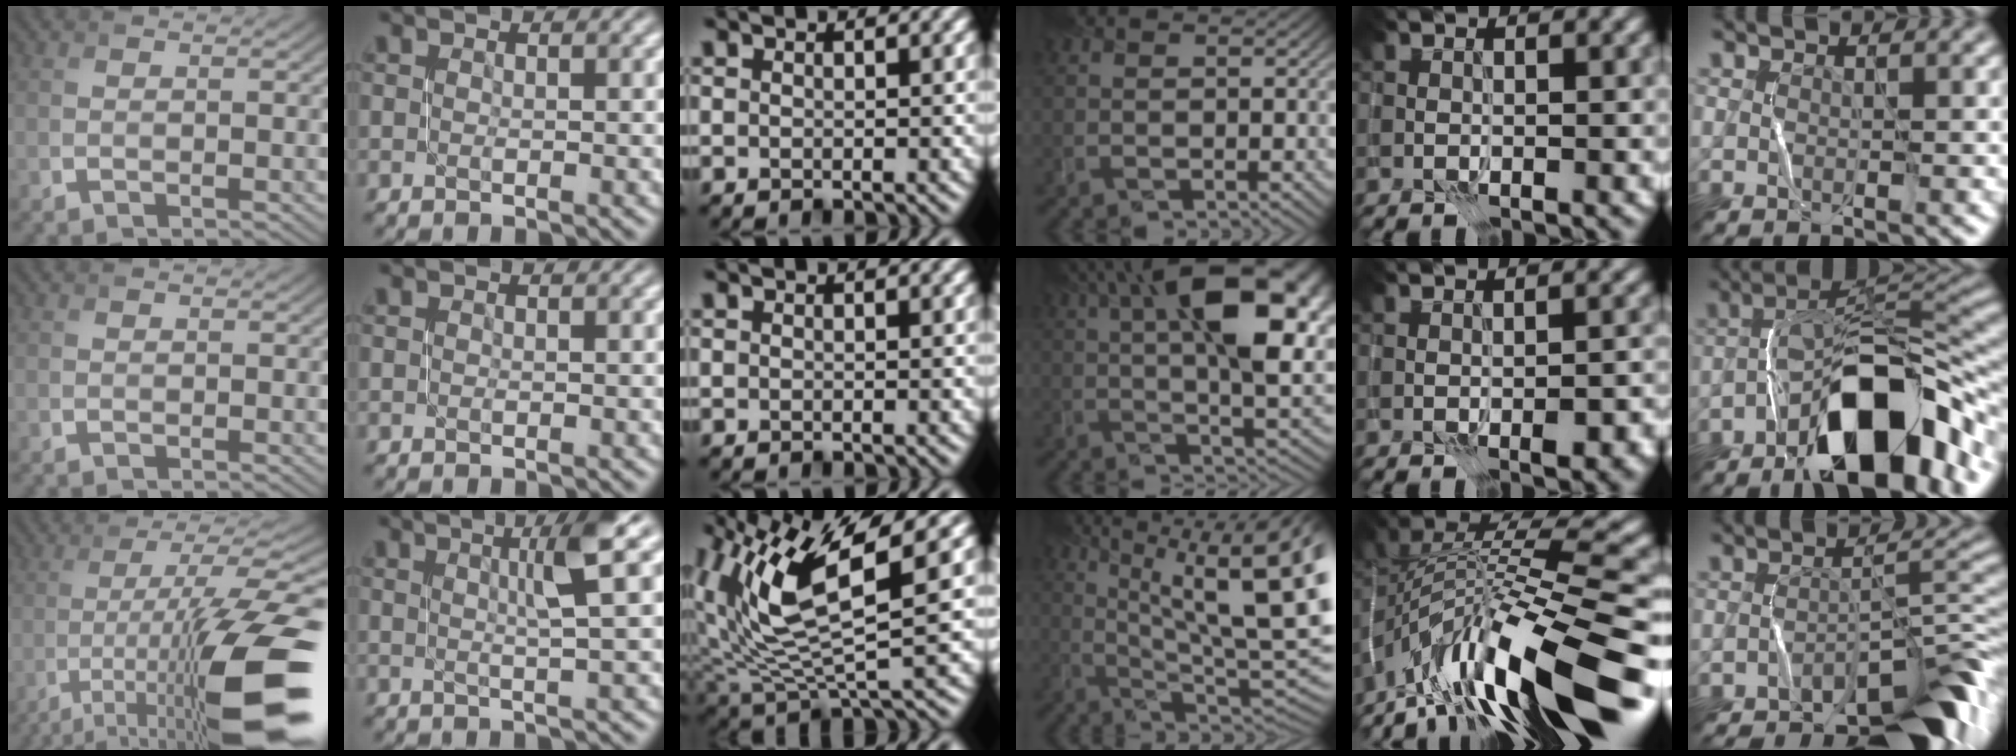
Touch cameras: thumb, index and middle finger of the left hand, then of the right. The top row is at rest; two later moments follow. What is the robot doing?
{"motion": "open", "object": "stapler"}